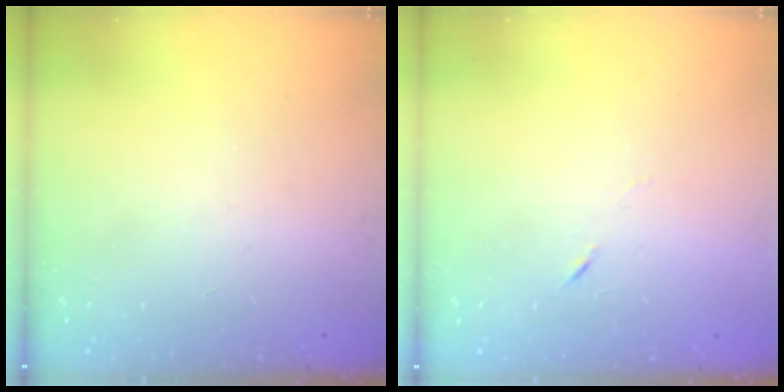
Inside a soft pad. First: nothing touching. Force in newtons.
{"total": 3.8, "press": 3.7, "slide": 1.1}